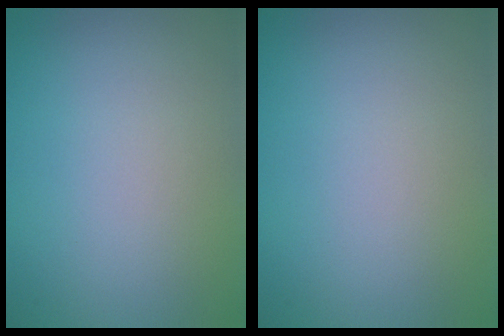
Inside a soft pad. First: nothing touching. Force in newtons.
{"total": 0.0}